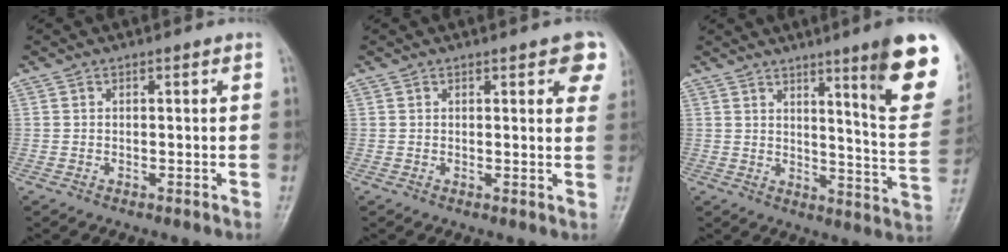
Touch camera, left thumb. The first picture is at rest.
{"total": 6.1, "force": [3.2, 2.1, 4.8], "torque": [-0.030, -0.008, 0.030]}
{"total": 17.0, "force": [9.3, 1.6, 14.1], "torque": [-0.151, -0.060, 0.129]}